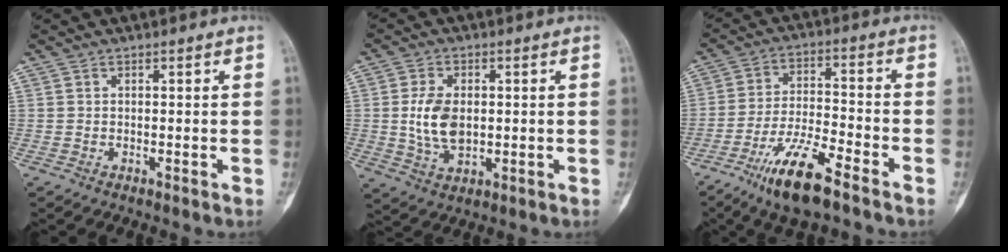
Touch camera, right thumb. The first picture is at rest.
{"total": 8.4, "force": [0.3, 5.2, 6.6], "torque": [-0.121, -0.005, 0.013]}
{"total": 12.5, "force": [-8.1, 2.9, 9.0], "torque": [-0.174, 0.038, -0.148]}